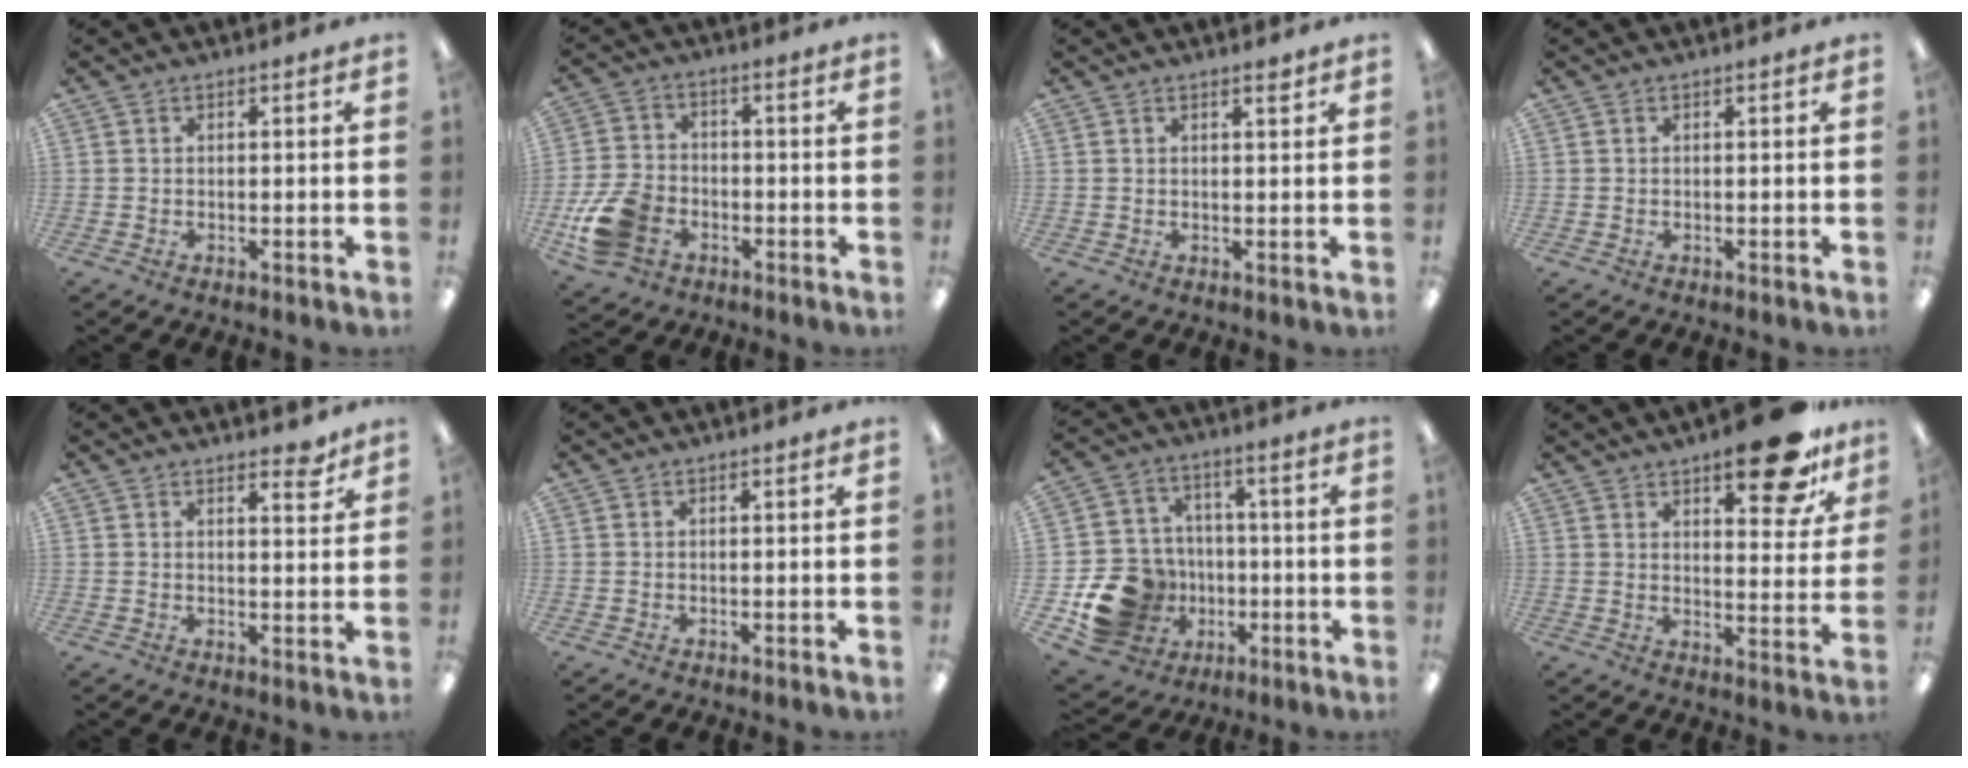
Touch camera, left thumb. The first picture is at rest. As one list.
[{"total": 10.8, "force": [-4.5, 7.7, 6.1], "torque": [-0.133, 0.024, -0.078]}, {"total": 1.4, "force": [1.2, 0.2, 0.7], "torque": [-0.008, -0.004, 0.019]}, {"total": 0.0}, {"total": 4.0, "force": [3.2, 1.3, 1.9], "torque": [-0.012, -0.020, 0.051]}, {"total": 0.0}, {"total": 15.9, "force": [-5.1, 13.8, 6.1], "torque": [-0.134, 0.039, -0.071]}, {"total": 15.0, "force": [10.5, 5.6, 9.2], "torque": [-0.108, -0.063, 0.170]}]